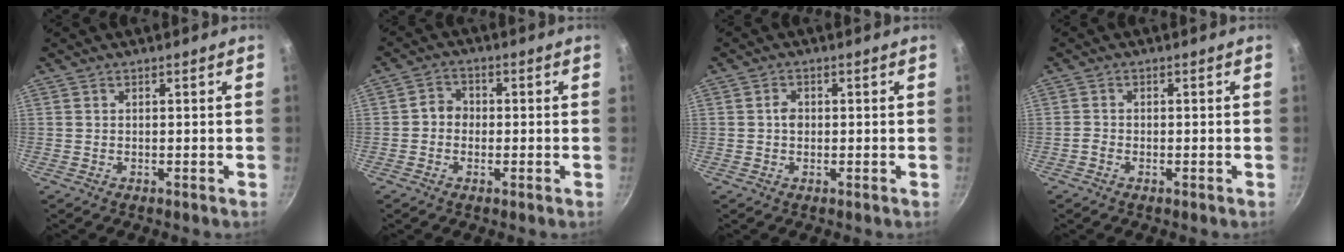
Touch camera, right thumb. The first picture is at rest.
{"total": 3.8, "force": [-0.4, 3.2, 2.1], "torque": [-0.016, 0.013, -0.017]}
{"total": 2.0, "force": [0.0, 1.6, 1.2], "torque": [-0.010, 0.005, -0.003]}
{"total": 1.1, "force": [-0.6, 0.7, 0.6], "torque": [-0.012, 0.004, -0.017]}